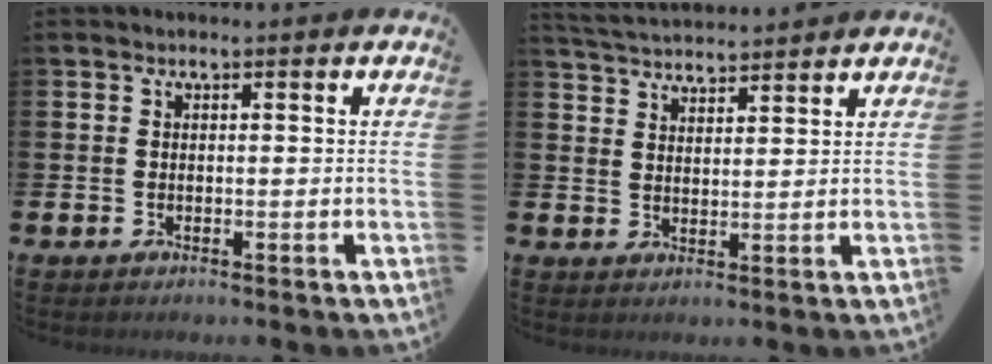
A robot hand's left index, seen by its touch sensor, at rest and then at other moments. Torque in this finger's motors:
{"motor_torque": [-0.30, -0.66, 0.39, 0.13]}